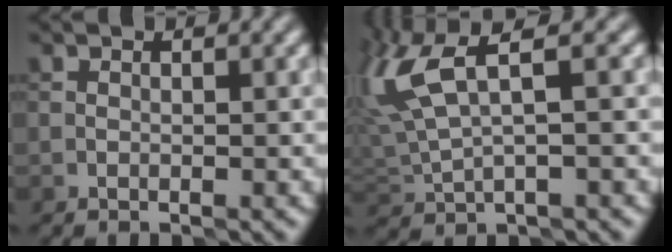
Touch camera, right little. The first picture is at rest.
{"total": 6.6, "force": [2.9, 2.2, 5.5], "torque": [-0.137, 0.013, 0.060]}